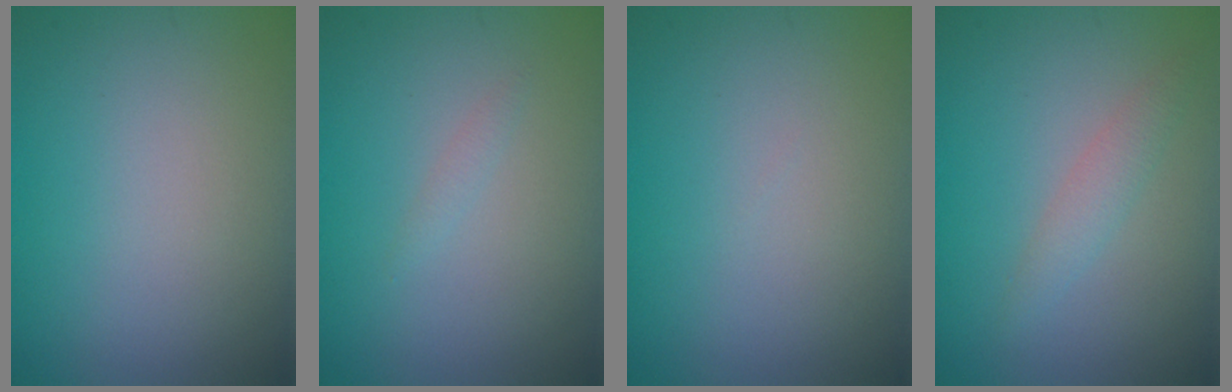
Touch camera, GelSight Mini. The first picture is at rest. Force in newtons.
{"total": 0.6, "press": 0.6, "slide": 0.1}
{"total": 0.0}
{"total": 1.6, "press": 1.6, "slide": 0.1}